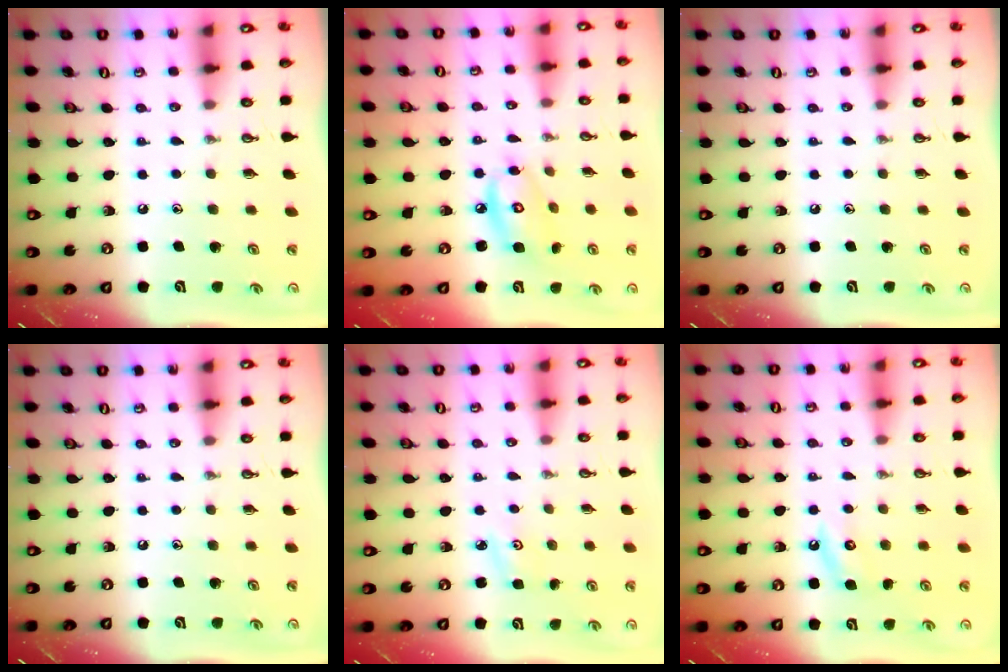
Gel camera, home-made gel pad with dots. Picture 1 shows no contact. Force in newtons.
{"total": 9.3, "press": 9.3, "slide": 0.6}
{"total": 0.0}
{"total": 0.0}
{"total": 3.0, "press": 3.0, "slide": 0.3}
{"total": 4.1, "press": 4.0, "slide": 0.6}